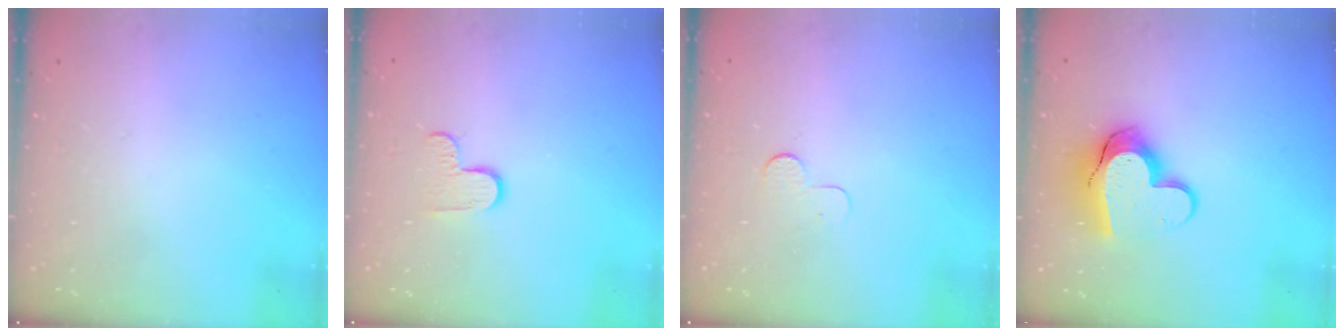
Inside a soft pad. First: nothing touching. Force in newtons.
{"total": 4.5, "press": 4.5, "slide": 0.4}
{"total": 2.9, "press": 2.9, "slide": 0.3}
{"total": 12.4, "press": 12.3, "slide": 1.1}